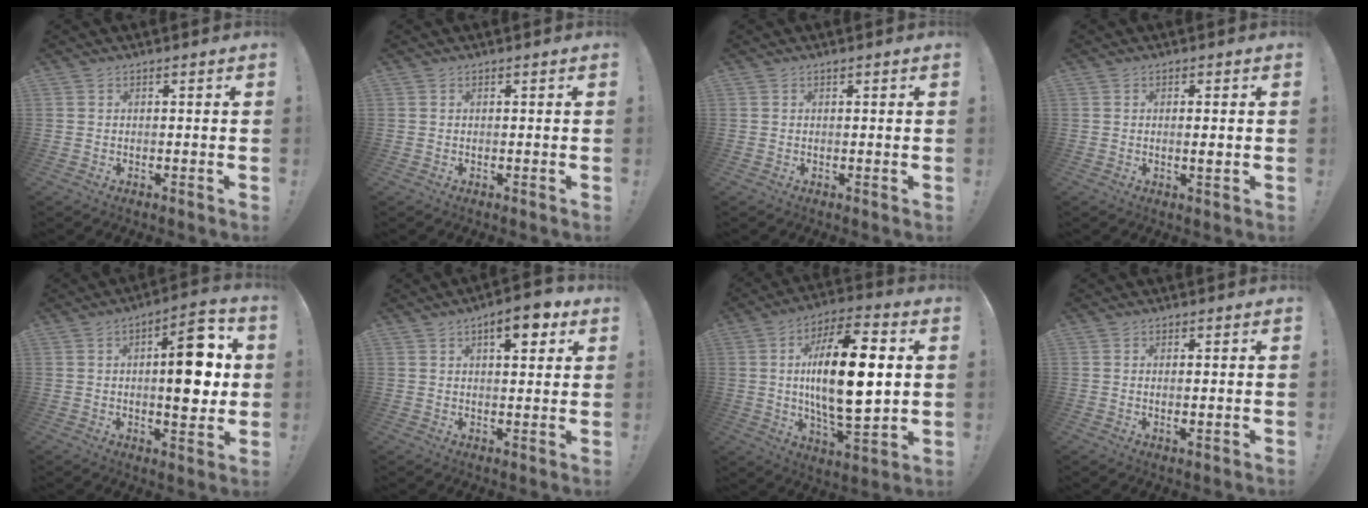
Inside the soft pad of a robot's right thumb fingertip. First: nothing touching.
{"total": 0.0}
{"total": 0.0}
{"total": 2.3, "force": [-0.1, 0.1, 2.3], "torque": [-0.027, -0.007, -0.006]}
{"total": 14.1, "force": [1.3, 5.2, 13.1], "torque": [-0.177, 0.002, 0.013]}
{"total": 8.1, "force": [4.1, 3.4, 6.1], "torque": [-0.070, -0.013, 0.065]}
{"total": 22.3, "force": [2.4, 8.4, 20.6], "torque": [-0.371, -0.006, 0.024]}
{"total": 2.1, "force": [0.4, 0.2, 2.1], "torque": [-0.032, -0.005, 0.005]}